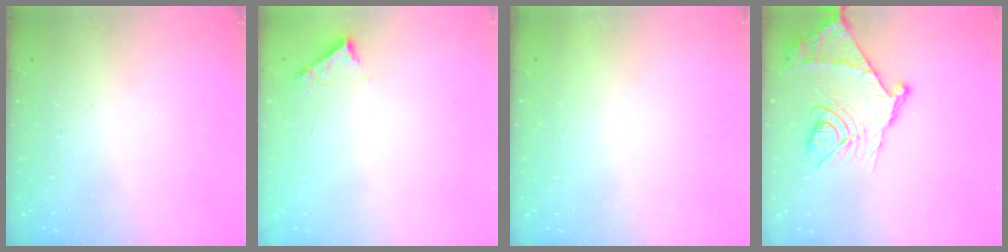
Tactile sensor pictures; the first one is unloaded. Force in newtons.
{"total": 2.7, "press": 2.7, "slide": 0.3}
{"total": 1.7, "press": 1.7, "slide": 0.1}
{"total": 18.9, "press": 18.8, "slide": 1.6}